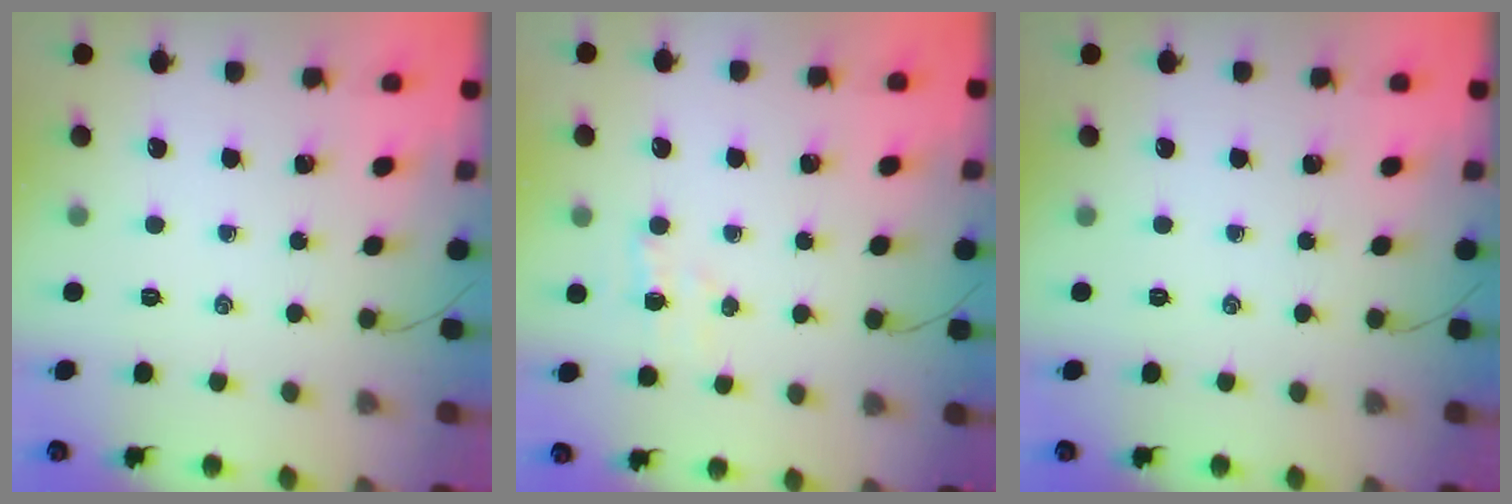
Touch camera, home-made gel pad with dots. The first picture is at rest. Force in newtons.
{"total": 2.7, "press": 2.6, "slide": 0.7}
{"total": 0.0}